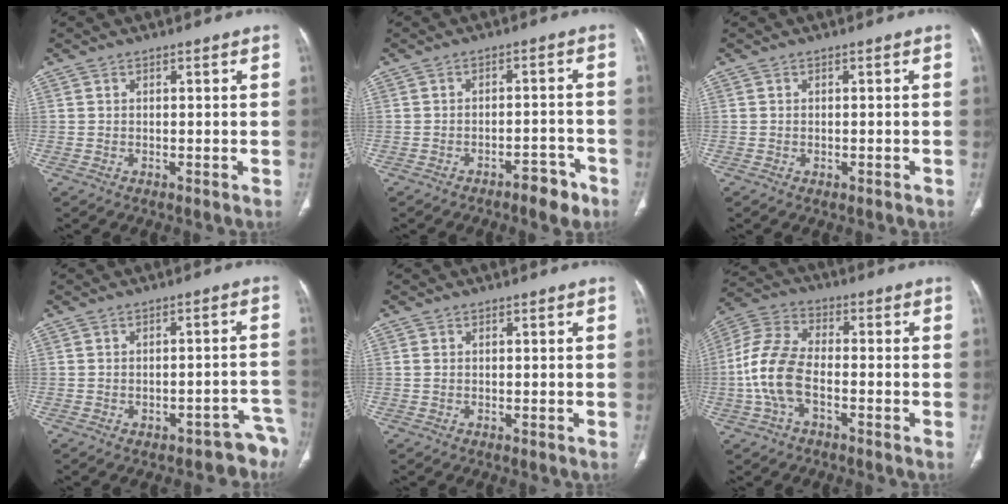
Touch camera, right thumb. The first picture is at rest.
{"total": 4.9, "force": [-3.4, 2.0, 2.9], "torque": [-0.028, 0.030, -0.043]}
{"total": 0.6, "force": [-0.3, 0.4, 0.3], "torque": [-0.005, 0.000, -0.001]}
{"total": 6.2, "force": [-4.4, 3.3, 2.9], "torque": [-0.002, 0.063, -0.053]}
{"total": 0.6, "force": [0.1, 0.3, 0.4], "torque": [-0.015, 0.009, 0.007]}
{"total": 11.4, "force": [-2.7, 6.3, 9.1], "torque": [-0.200, 0.032, -0.059]}